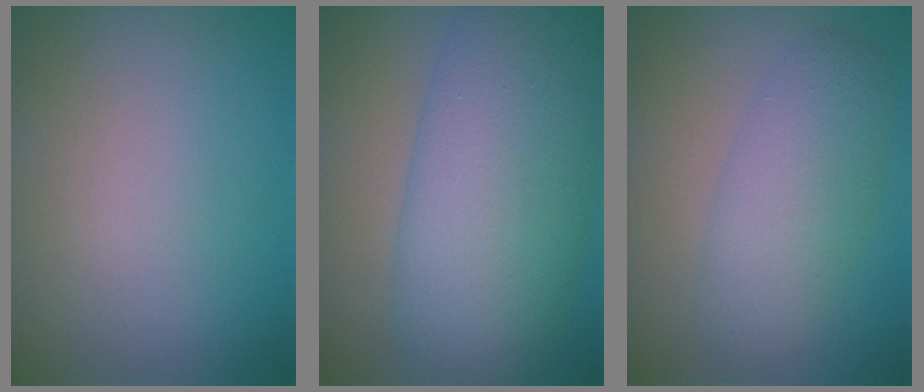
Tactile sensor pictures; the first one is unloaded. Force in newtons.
{"total": 10.6, "press": 10.6, "slide": 0.2}
{"total": 4.1, "press": 4.1, "slide": 0.1}